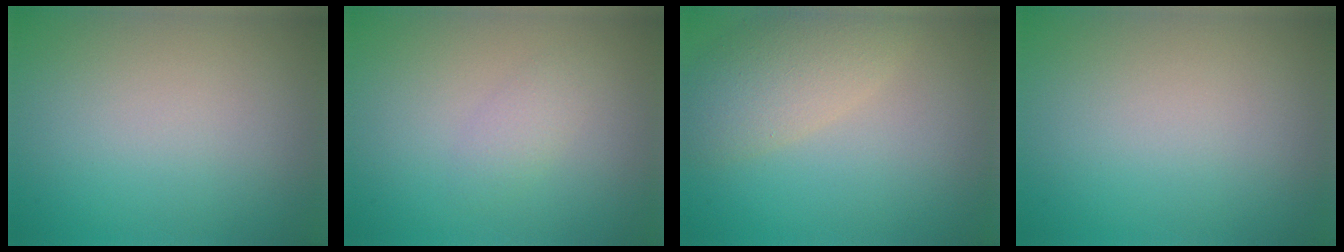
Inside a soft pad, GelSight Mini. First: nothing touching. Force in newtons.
{"total": 2.5, "press": 2.4, "slide": 0.3}
{"total": 4.7, "press": 4.7, "slide": 0.5}
{"total": 0.0}